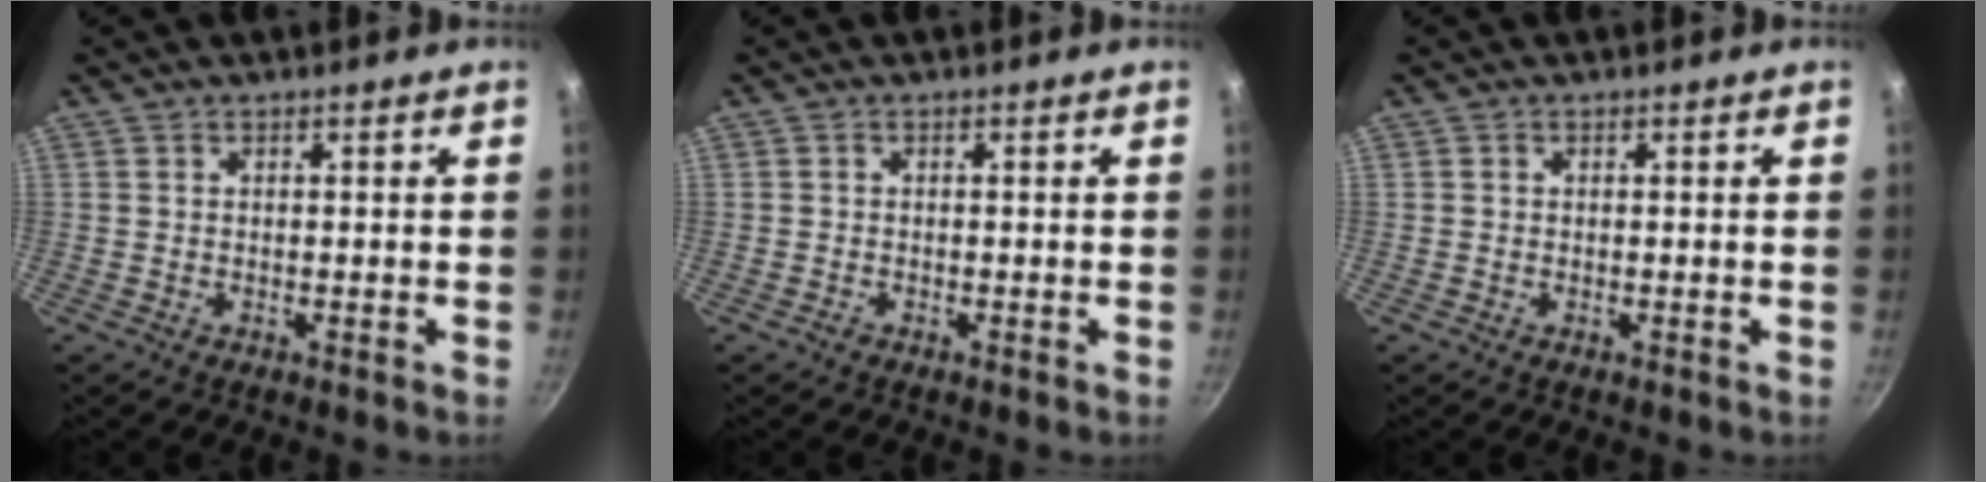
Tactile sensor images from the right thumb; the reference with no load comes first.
{"total": 0.6, "force": [-0.4, 0.4, 0.1], "torque": [-0.003, 0.004, -0.009]}
{"total": 0.0}